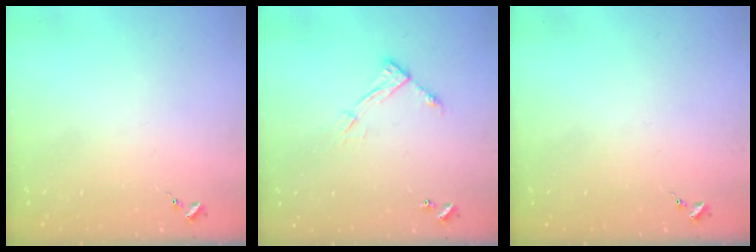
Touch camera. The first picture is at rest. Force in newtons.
{"total": 8.1, "press": 8.1, "slide": 0.6}
{"total": 0.0}